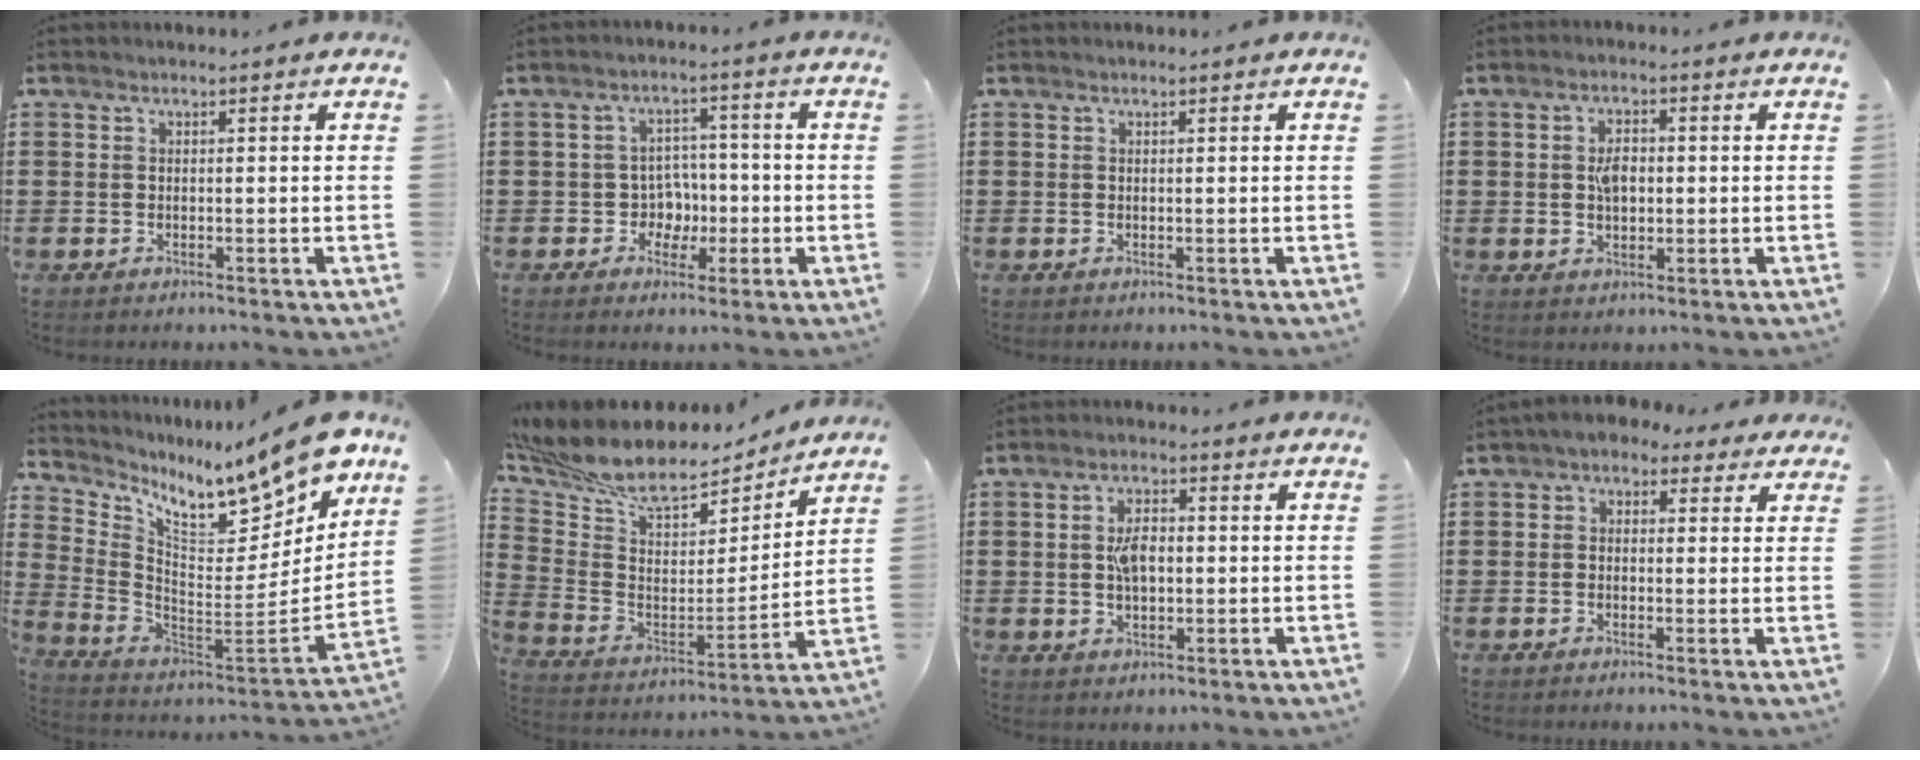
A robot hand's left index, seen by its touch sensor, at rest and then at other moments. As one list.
[{"total": 4.9, "force": [-1.0, 4.5, 1.7], "torque": [-0.040, 0.008, -0.021]}, {"total": 0.0}, {"total": 3.4, "force": [0.3, 1.8, 2.9], "torque": [-0.058, 0.008, 0.003]}, {"total": 13.2, "force": [9.9, 3.5, 7.9], "torque": [-0.141, -0.078, 0.161]}, {"total": 10.7, "force": [8.6, 4.0, 4.9], "torque": [-0.127, -0.055, 0.151]}, {"total": 4.0, "force": [0.3, 2.0, 3.4], "torque": [-0.061, 0.006, 0.002]}, {"total": 1.9, "force": [0.5, 1.6, 0.9], "torque": [-0.025, 0.008, 0.007]}]